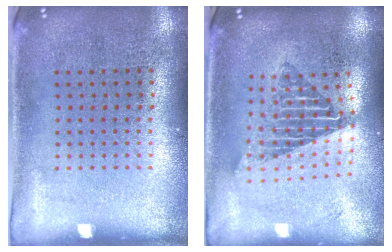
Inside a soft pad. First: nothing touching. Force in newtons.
{"total": 1.7, "press": 1.3, "slide": 1.1}